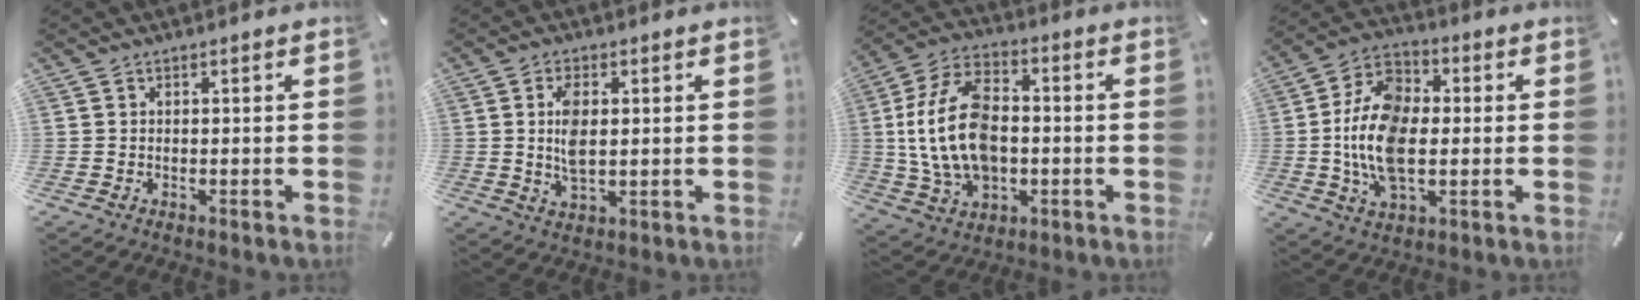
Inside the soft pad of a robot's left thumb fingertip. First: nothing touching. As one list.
[{"total": 6.9, "force": [0.9, 3.6, 5.8], "torque": [-0.122, -0.005, 0.006]}, {"total": 17.4, "force": [-1.0, 11.9, 12.6], "torque": [-0.275, 0.010, -0.019]}, {"total": 15.1, "force": [-1.1, 9.6, 11.7], "torque": [-0.253, 0.003, -0.021]}]